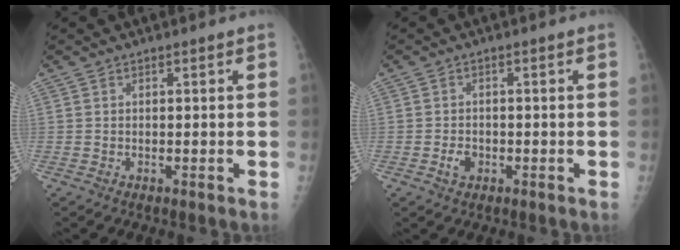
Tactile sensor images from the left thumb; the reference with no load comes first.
{"total": 2.4, "force": [-1.0, 1.8, 1.3], "torque": [-0.018, 0.005, -0.015]}